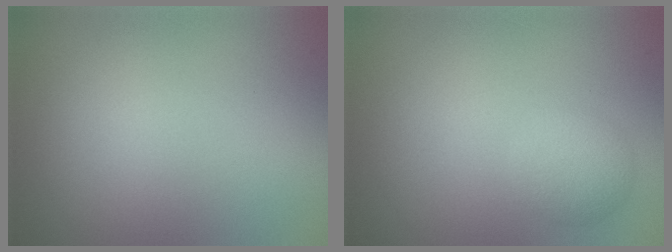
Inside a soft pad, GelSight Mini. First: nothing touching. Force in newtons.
{"total": 1.9, "press": 1.9, "slide": 0.1}